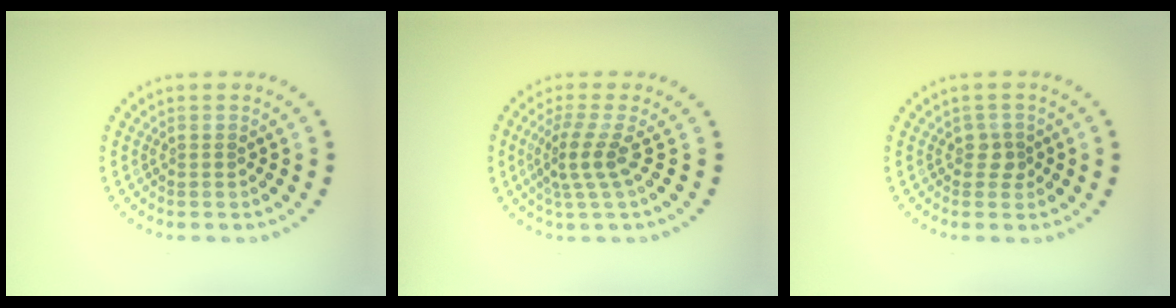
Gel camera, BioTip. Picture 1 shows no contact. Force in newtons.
{"total": 2.9, "press": 2.0, "slide": 2.1}
{"total": 1.3, "press": 1.1, "slide": 0.8}